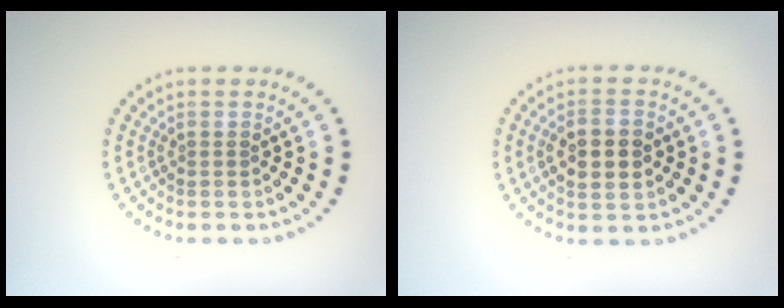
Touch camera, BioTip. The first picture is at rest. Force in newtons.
{"total": 3.4, "press": 3.4, "slide": 0.1}